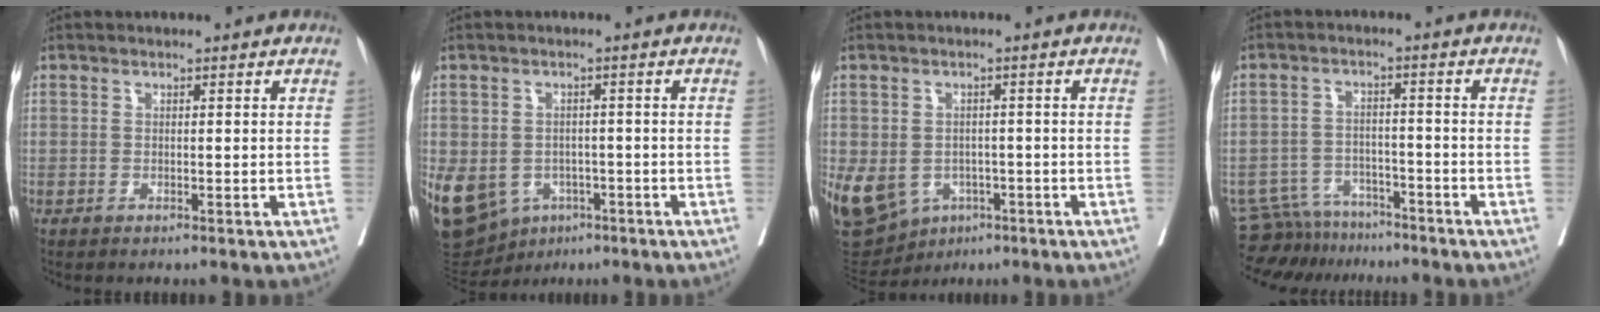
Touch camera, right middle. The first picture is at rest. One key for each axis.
{"total": 21.4, "fx": -8.4, "fy": 17.3, "fz": 9.5, "tx": -0.300, "ty": -0.008, "tz": -0.110}
{"total": 15.8, "fx": -5.7, "fy": 12.9, "fz": 7.1, "tx": -0.191, "ty": 0.006, "tz": -0.070}
{"total": 8.5, "fx": -8.0, "fy": 2.9, "fz": 0.2, "tx": -0.001, "ty": 0.010, "tz": -0.127}